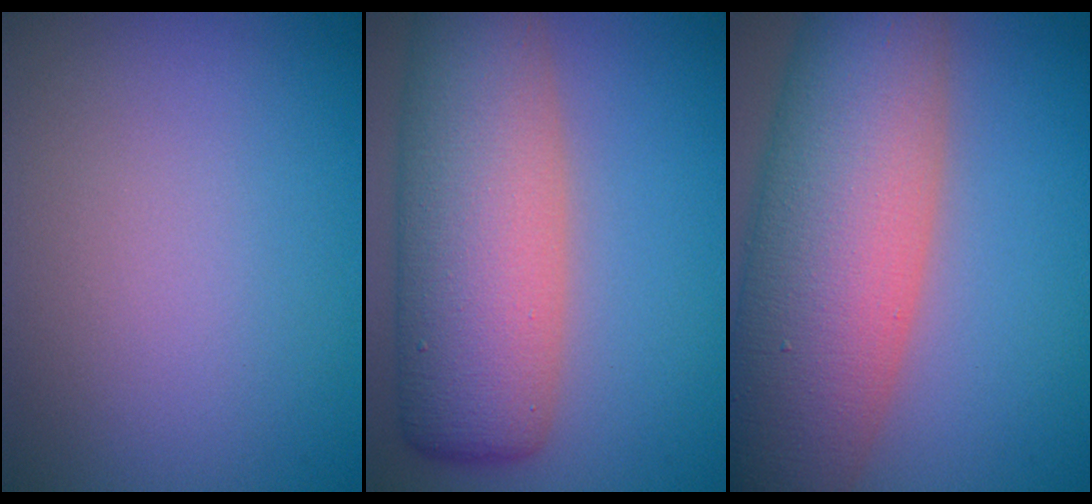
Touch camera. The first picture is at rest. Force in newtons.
{"total": 10.8, "press": 10.8, "slide": 0.4}
{"total": 13.9, "press": 13.9, "slide": 0.6}